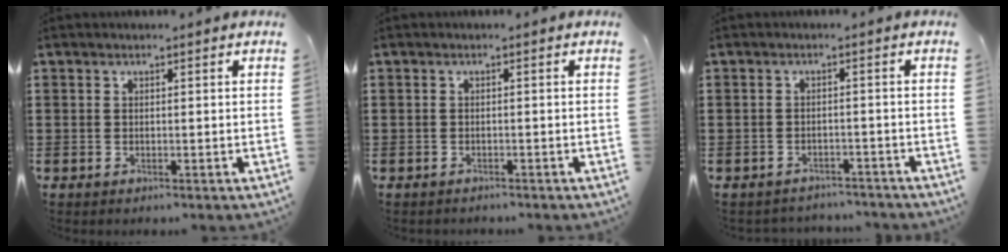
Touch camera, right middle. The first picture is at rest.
{"total": 0.6, "force": [-0.6, 0.1, 0.0], "torque": [-0.001, 0.001, -0.014]}
{"total": 2.1, "force": [-2.1, 0.3, -0.1], "torque": [-0.007, 0.001, -0.046]}